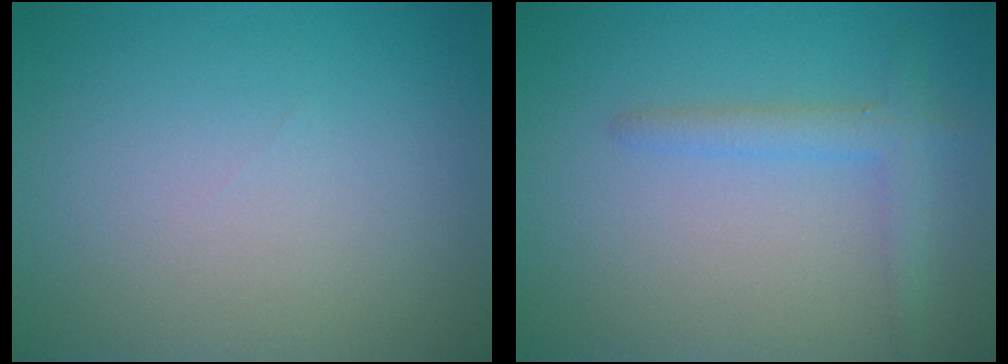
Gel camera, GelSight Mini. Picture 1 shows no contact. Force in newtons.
{"total": 2.1, "press": 2.1, "slide": 0.1}